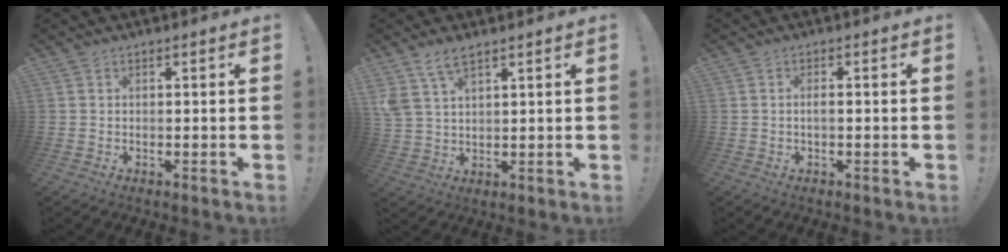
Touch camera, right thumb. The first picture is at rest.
{"total": 6.4, "force": [4.4, 2.8, 3.6], "torque": [-0.063, -0.015, 0.084]}
{"total": 1.5, "force": [-0.1, 0.3, 1.5], "torque": [-0.028, 0.003, -0.003]}